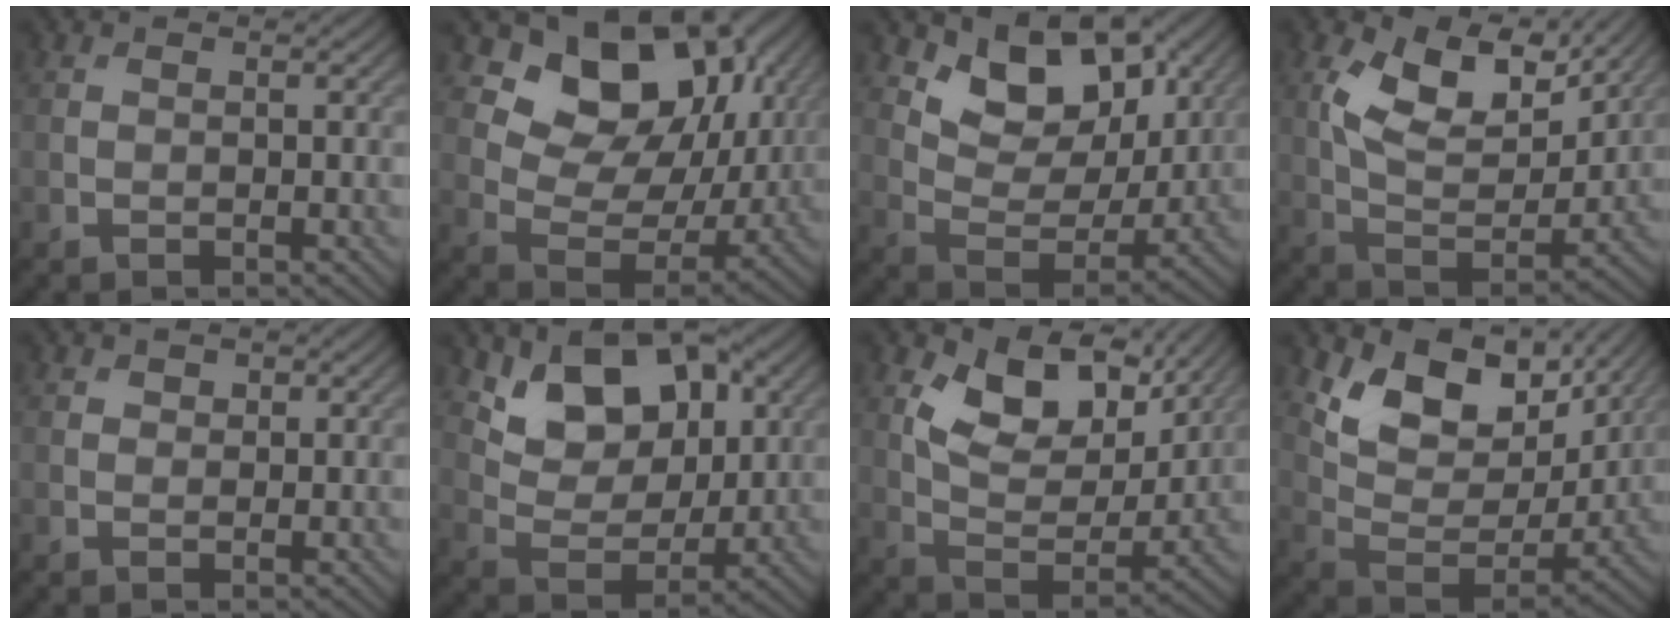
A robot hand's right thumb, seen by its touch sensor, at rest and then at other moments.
{"total": 14.3, "force": [6.9, 9.5, 8.2], "torque": [-0.135, -0.003, 0.116]}
{"total": 10.0, "force": [5.8, 5.8, 5.7], "torque": [-0.109, -0.019, 0.098]}
{"total": 11.8, "force": [5.6, 6.1, 8.4], "torque": [-0.174, -0.007, 0.103]}
{"total": 1.1, "force": [0.6, 0.9, 0.3], "torque": [-0.003, -0.002, 0.009]}
{"total": 11.1, "force": [5.4, 6.7, 7.0], "torque": [-0.135, -0.006, 0.091]}
{"total": 10.9, "force": [5.6, 6.2, 7.0], "torque": [-0.140, -0.013, 0.100]}
{"total": 11.7, "force": [6.4, 6.6, 7.1], "torque": [-0.148, -0.019, 0.117]}